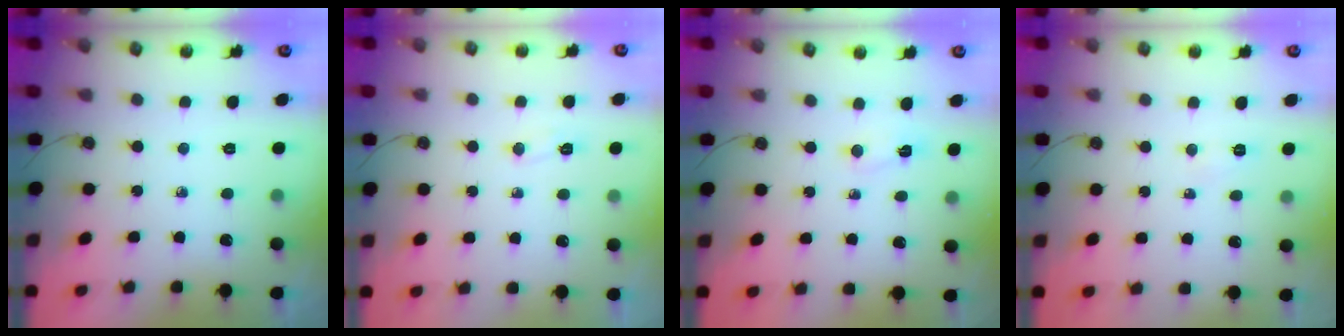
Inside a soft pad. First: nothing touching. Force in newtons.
{"total": 9.4, "press": 3.9, "slide": 8.6}
{"total": 2.5, "press": 2.4, "slide": 0.6}
{"total": 3.9, "press": 3.7, "slide": 1.5}